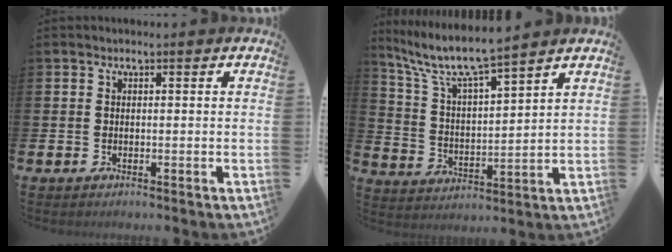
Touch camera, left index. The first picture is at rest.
{"total": 7.8, "force": [7.0, 0.8, 3.4], "torque": [-0.099, -0.041, 0.118]}